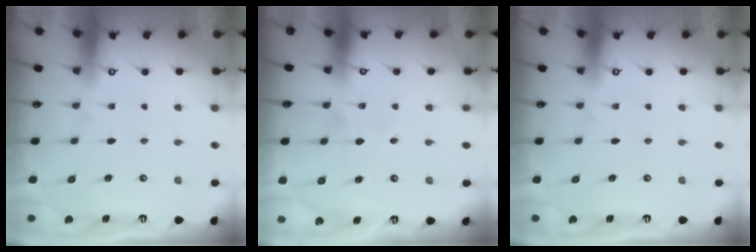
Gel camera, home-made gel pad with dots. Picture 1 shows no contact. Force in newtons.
{"total": 3.2, "press": 3.2, "slide": 0.4}
{"total": 0.0}